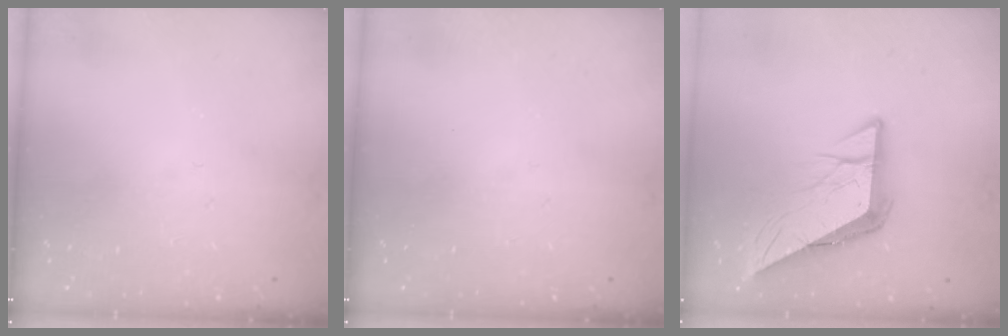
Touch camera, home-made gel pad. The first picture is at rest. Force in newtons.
{"total": 0.0}
{"total": 9.3, "press": 9.2, "slide": 1.2}